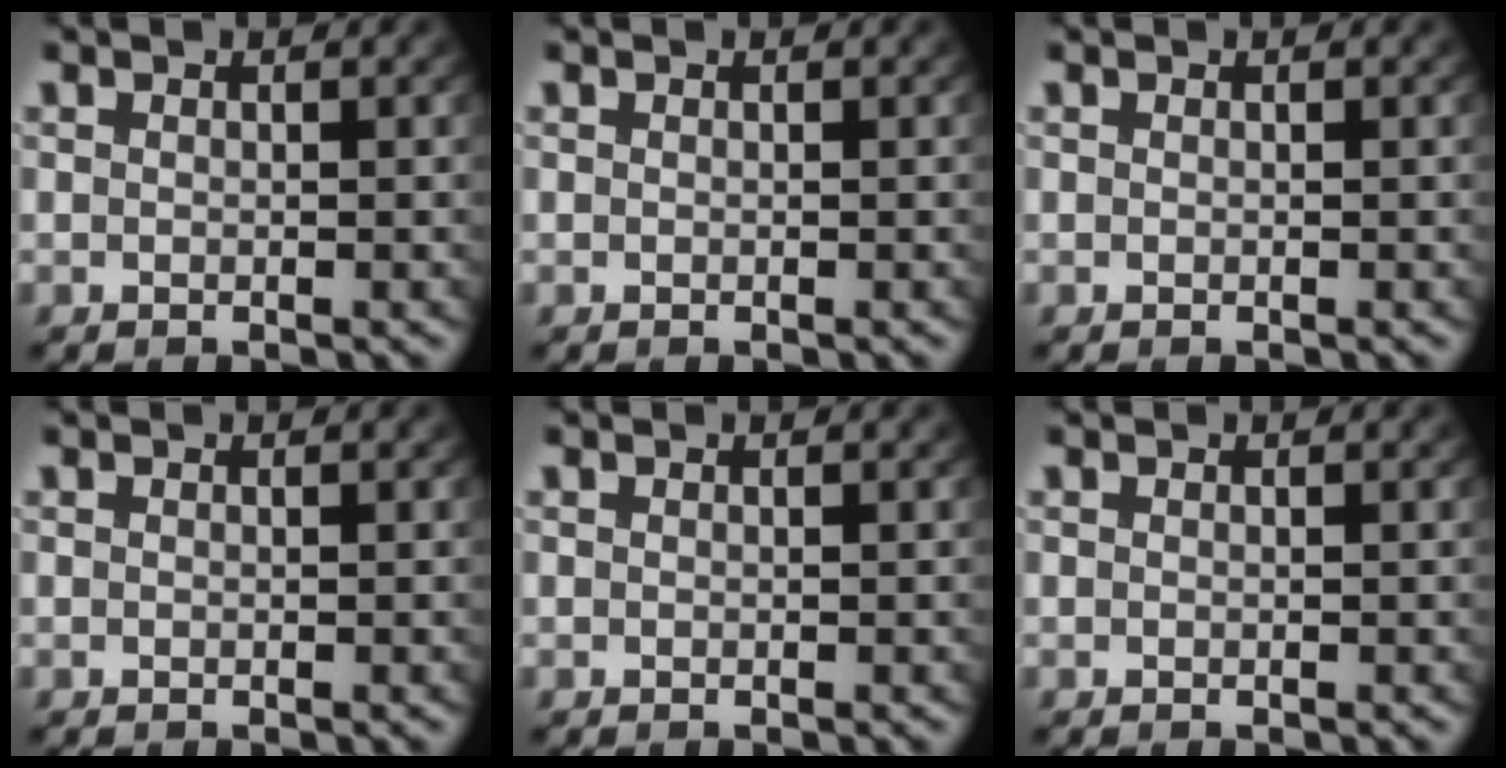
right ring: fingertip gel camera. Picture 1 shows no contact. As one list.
[{"total": 0.0}, {"total": 0.0}, {"total": 0.0}, {"total": 0.0}, {"total": 0.0}]